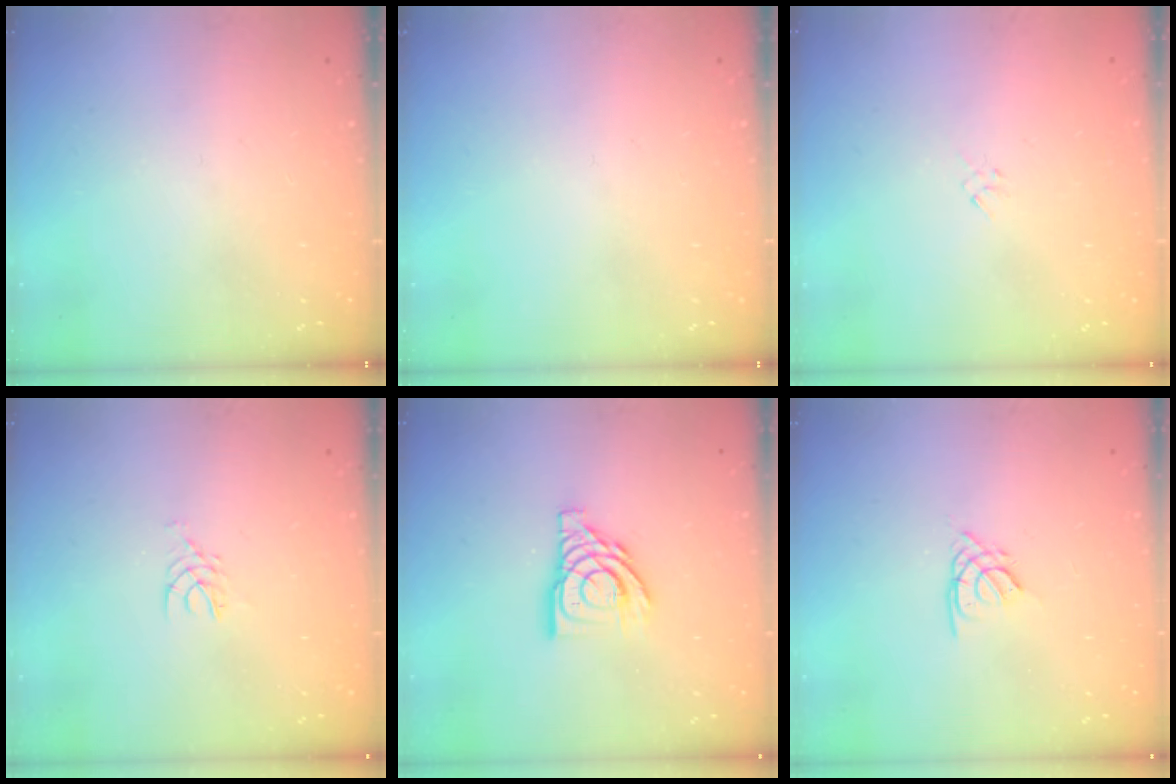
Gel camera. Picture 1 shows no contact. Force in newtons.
{"total": 0.0}
{"total": 1.3, "press": 1.2, "slide": 0.5}
{"total": 2.5, "press": 2.5, "slide": 0.2}
{"total": 12.4, "press": 12.3, "slide": 1.3}
{"total": 1.9, "press": 1.8, "slide": 0.5}